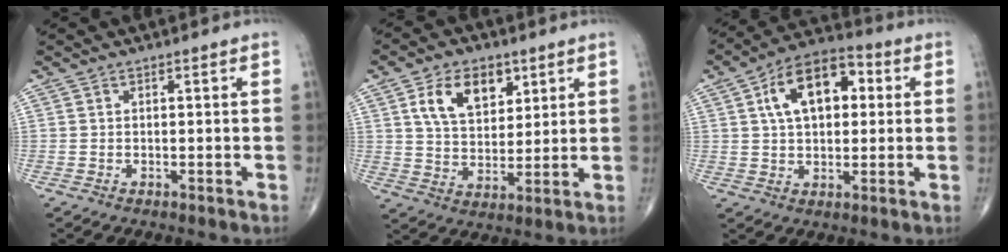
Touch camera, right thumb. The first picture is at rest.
{"total": 11.2, "force": [4.9, 7.1, 7.2], "torque": [-0.095, -0.019, 0.092]}
{"total": 13.8, "force": [3.4, 8.1, 10.6], "torque": [-0.153, 0.019, 0.046]}